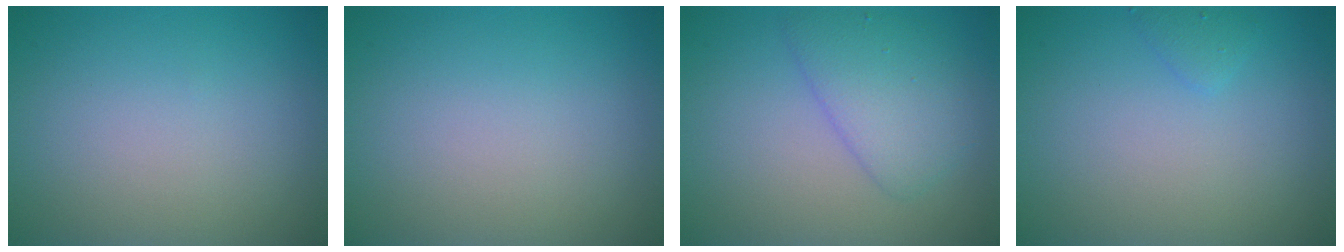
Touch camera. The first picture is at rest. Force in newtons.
{"total": 0.0}
{"total": 3.6, "press": 3.6, "slide": 0.2}
{"total": 0.9, "press": 0.9, "slide": 0.0}